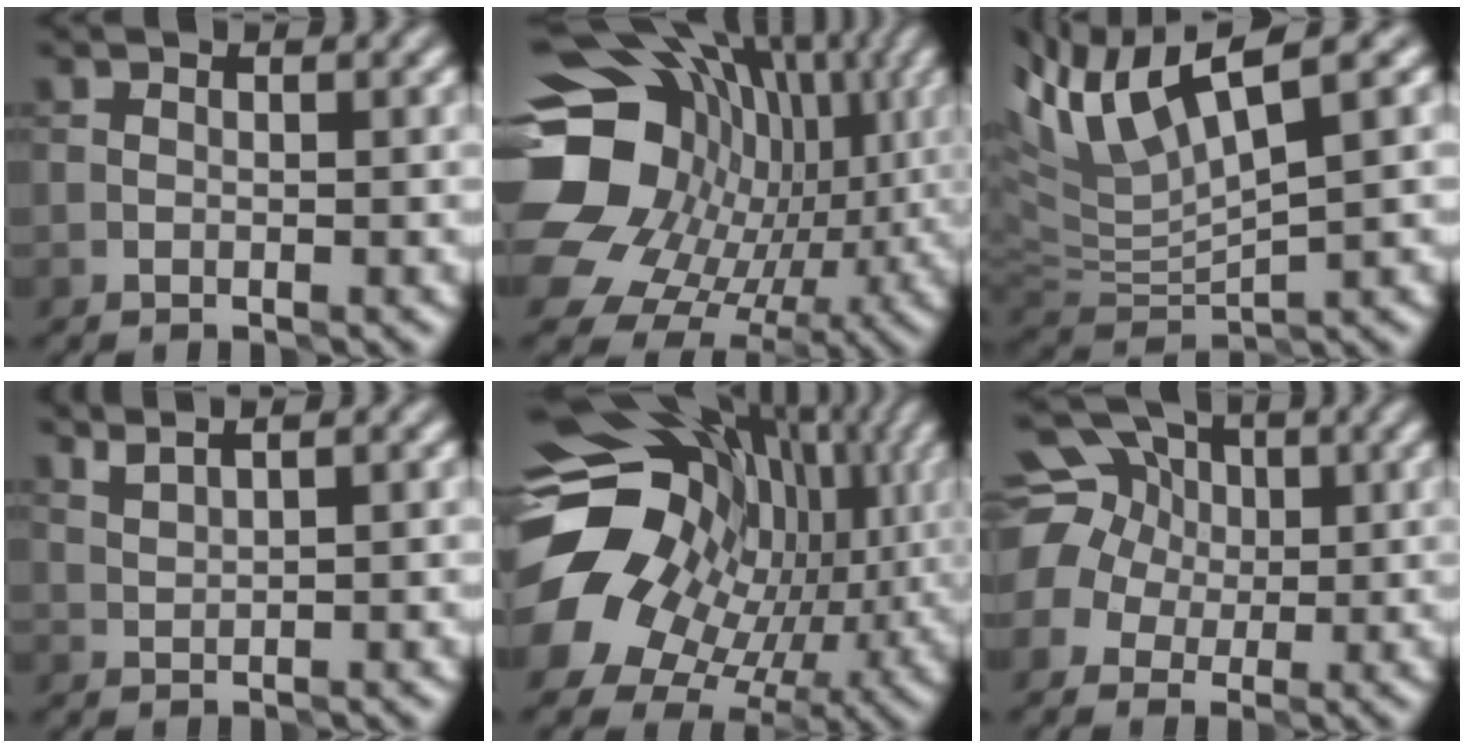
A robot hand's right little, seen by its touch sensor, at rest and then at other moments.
{"total": 20.3, "force": [2.6, 17.1, 10.7], "torque": [-0.198, 0.009, 0.049]}
{"total": 6.8, "force": [3.8, 1.4, 5.5], "torque": [-0.119, 0.013, 0.074]}
{"total": 2.1, "force": [1.9, 0.2, 1.0], "torque": [-0.020, 0.008, 0.034]}
{"total": 19.2, "force": [0.7, 16.0, 10.7], "torque": [-0.196, -0.003, 0.022]}
{"total": 10.7, "force": [3.4, 8.8, 4.9], "torque": [-0.133, 0.038, 0.039]}